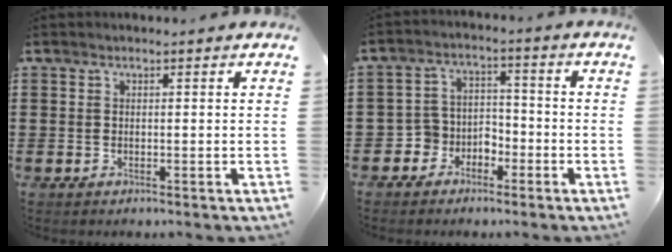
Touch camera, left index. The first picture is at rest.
{"total": 4.6, "force": [-3.2, 3.2, 0.4], "torque": [-0.019, 0.010, -0.067]}